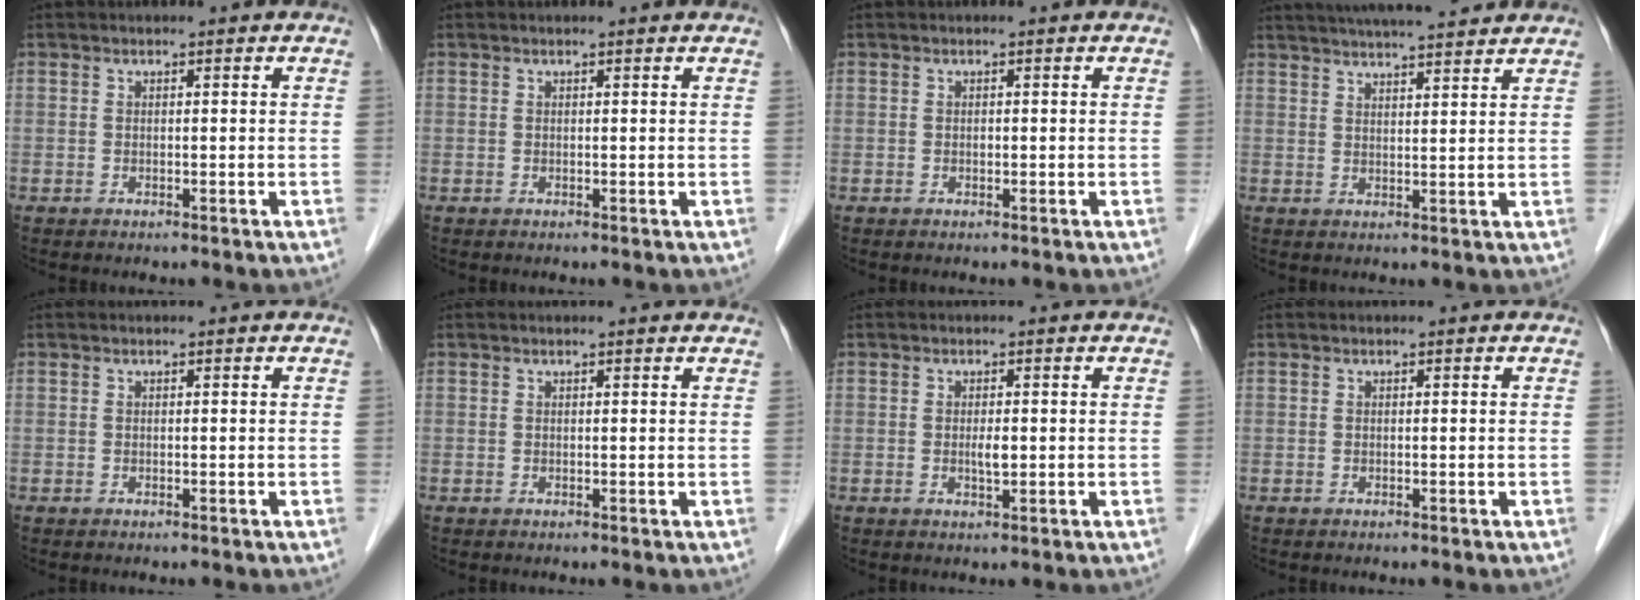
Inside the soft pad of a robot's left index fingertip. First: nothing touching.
{"total": 1.1, "force": [1.1, 0.0, 0.3], "torque": [-0.014, 0.007, 0.013]}
{"total": 0.0}
{"total": 13.2, "force": [11.8, 1.1, 5.6], "torque": [-0.094, 0.027, 0.167]}
{"total": 0.0}
{"total": 2.1, "force": [2.0, 0.1, 0.6], "torque": [-0.015, 0.009, 0.017]}
{"total": 1.6, "force": [0.0, 0.4, 1.5], "torque": [-0.028, -0.001, 0.000]}
{"total": 0.0}